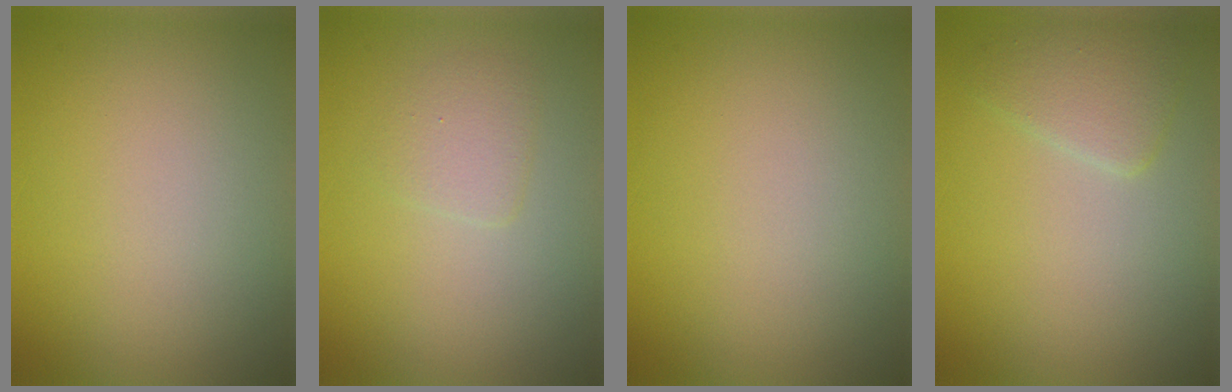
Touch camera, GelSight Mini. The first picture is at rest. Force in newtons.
{"total": 1.6, "press": 1.6, "slide": 0.1}
{"total": 0.0}
{"total": 2.4, "press": 2.4, "slide": 0.1}